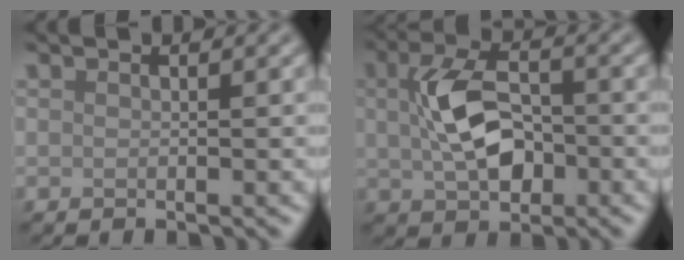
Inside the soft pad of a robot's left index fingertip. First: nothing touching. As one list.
[{"total": 6.1, "force": [0.1, 3.7, 4.9], "torque": [-0.098, 0.004, 0.002]}]